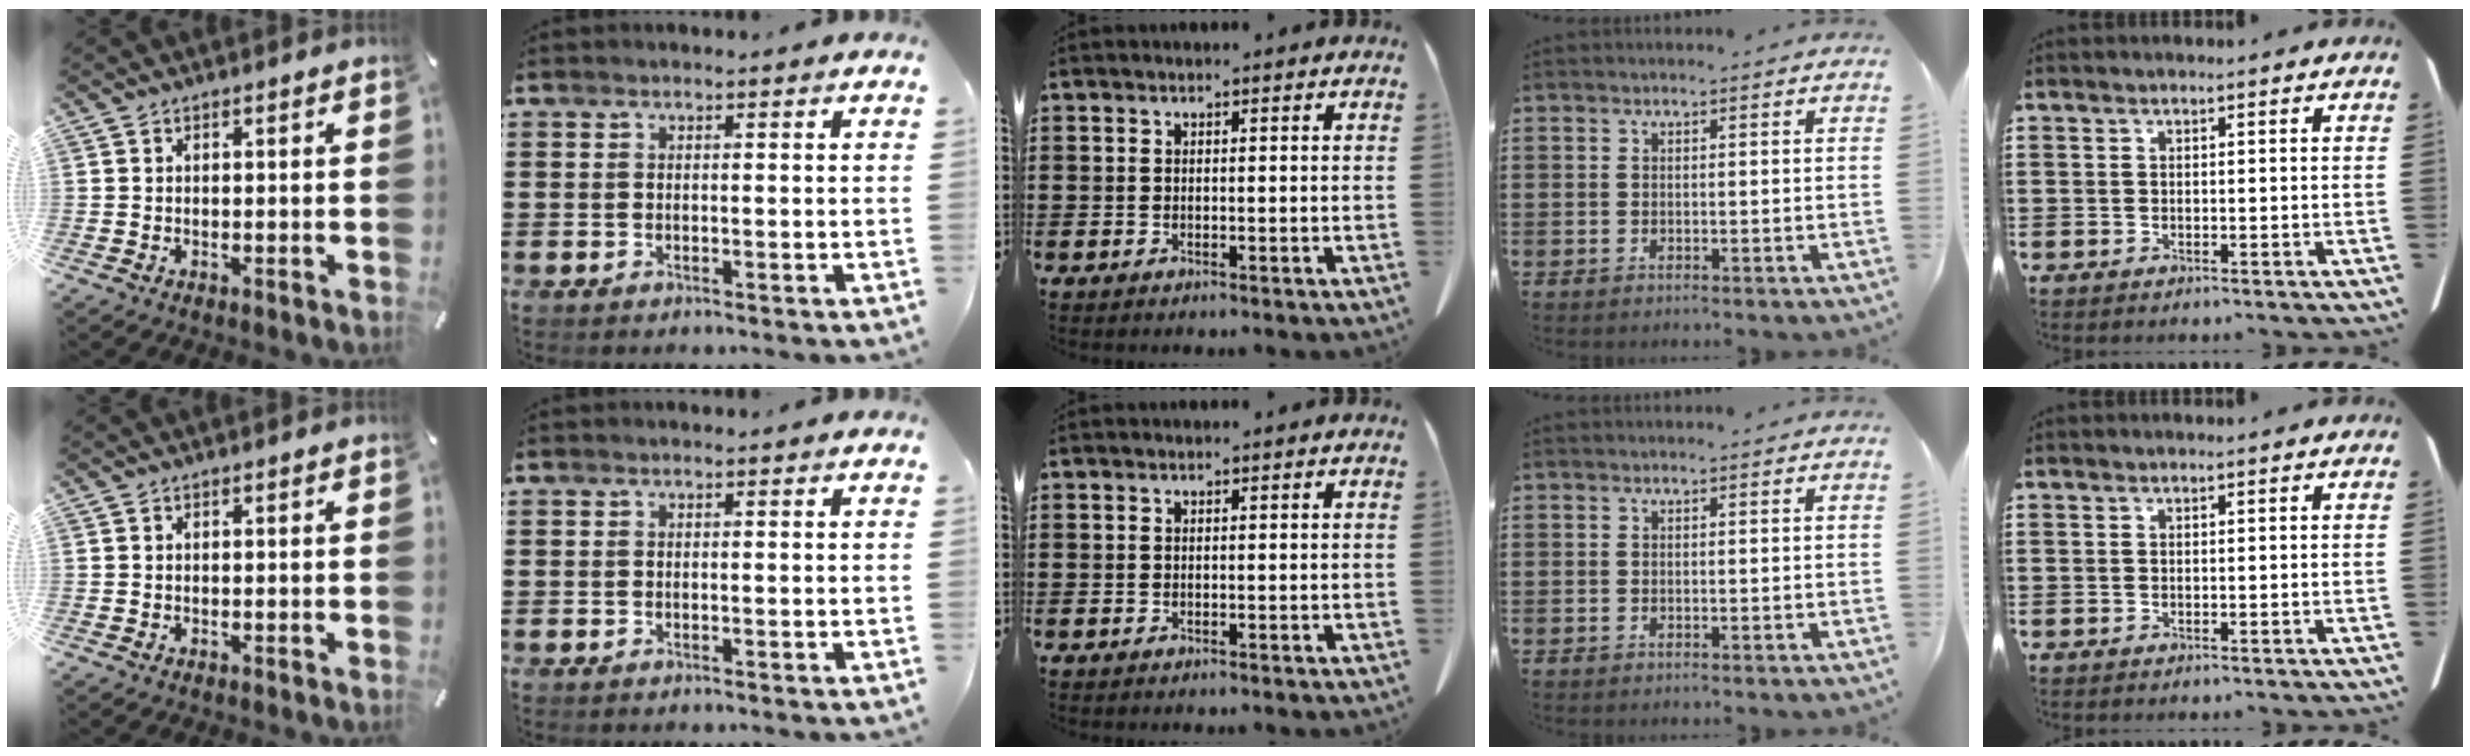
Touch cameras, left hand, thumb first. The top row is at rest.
{}